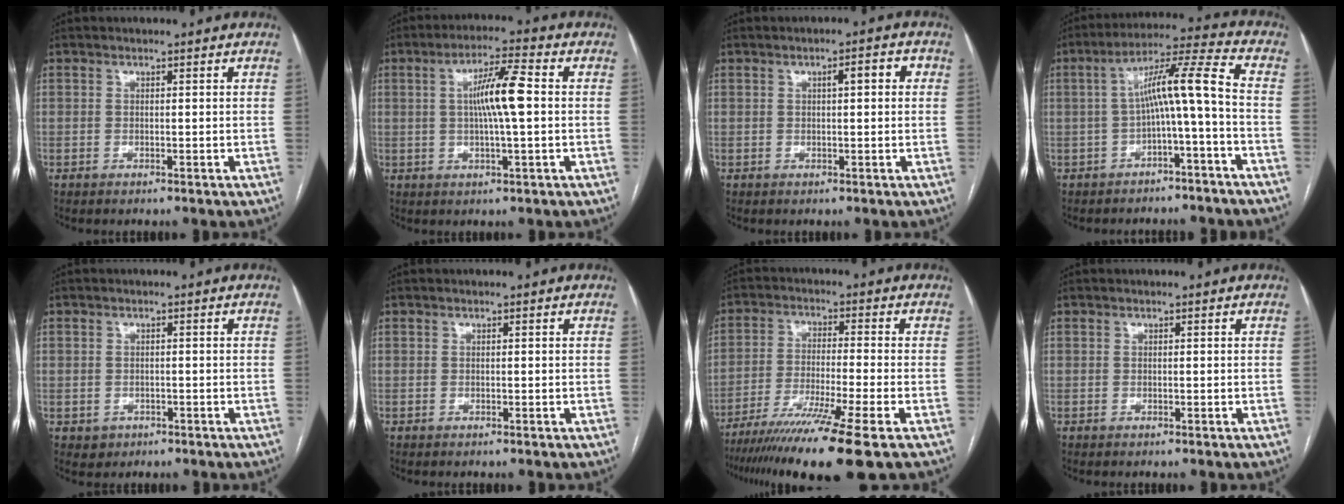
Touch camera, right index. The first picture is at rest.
{"total": 8.0, "force": [0.7, 0.5, 8.0], "torque": [-0.145, 0.008, 0.008]}
{"total": 3.1, "force": [0.8, 0.7, 2.9], "torque": [-0.044, 0.014, 0.010]}
{"total": 9.3, "force": [-1.7, -0.3, 9.2], "torque": [-0.148, 0.037, -0.027]}
{"total": 2.3, "force": [-0.8, 2.2, 0.2], "torque": [0.001, 0.008, -0.004]}
{"total": 0.0}
{"total": 15.0, "force": [-10.7, -1.7, 10.4], "torque": [-0.177, -0.047, -0.176]}
{"total": 0.0}